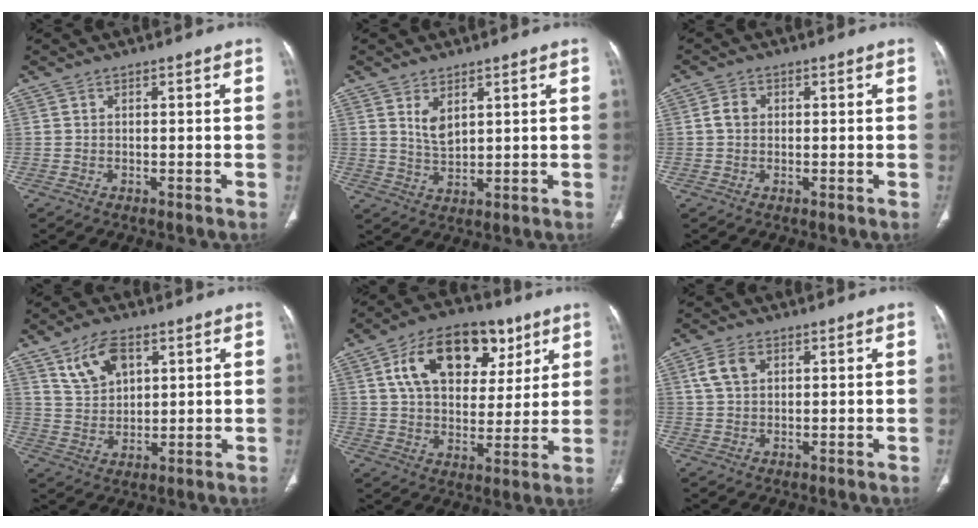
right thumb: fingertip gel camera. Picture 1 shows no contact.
{"total": 4.2, "force": [2.0, 2.2, 2.9], "torque": [-0.046, -0.018, 0.046]}
{"total": 2.6, "force": [0.2, 2.1, 1.4], "torque": [-0.021, 0.006, 0.000]}
{"total": 8.7, "force": [4.4, 5.1, 5.4], "torque": [-0.081, -0.018, 0.089]}
{"total": 19.2, "force": [8.2, 12.1, 12.4], "torque": [-0.163, -0.007, 0.131]}
{"total": 4.5, "force": [1.7, 3.1, 2.9], "torque": [-0.056, 0.005, 0.034]}